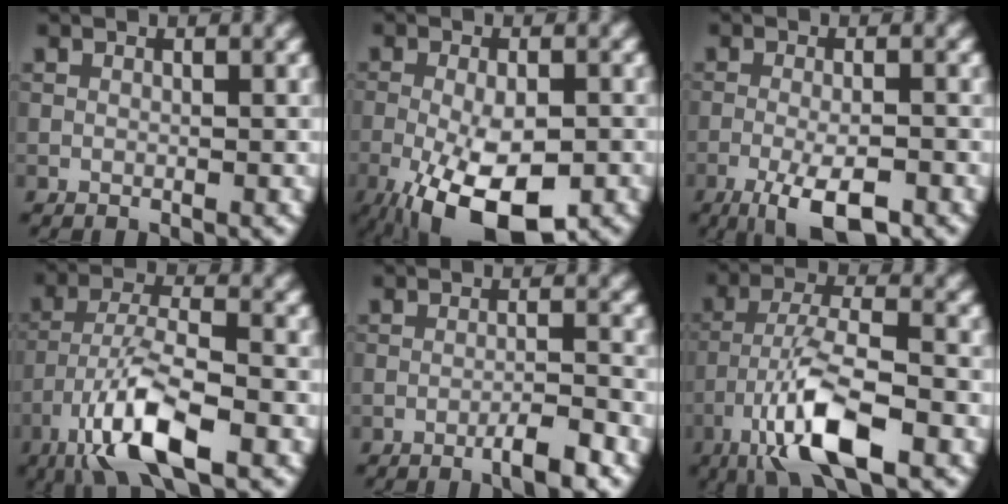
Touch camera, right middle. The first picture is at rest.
{"total": 9.8, "force": [-4.6, 3.9, 7.7], "torque": [-0.150, -0.021, -0.067]}
{"total": 5.8, "force": [-3.4, 1.5, 4.4], "torque": [-0.084, -0.002, -0.060]}
{"total": 9.2, "force": [-5.2, 2.5, 7.1], "torque": [-0.132, 0.005, -0.103]}
{"total": 3.3, "force": [-2.0, 0.4, 2.6], "torque": [-0.040, 0.005, -0.039]}
{"total": 9.2, "force": [-4.9, 2.5, 7.4], "torque": [-0.136, 0.009, -0.097]}